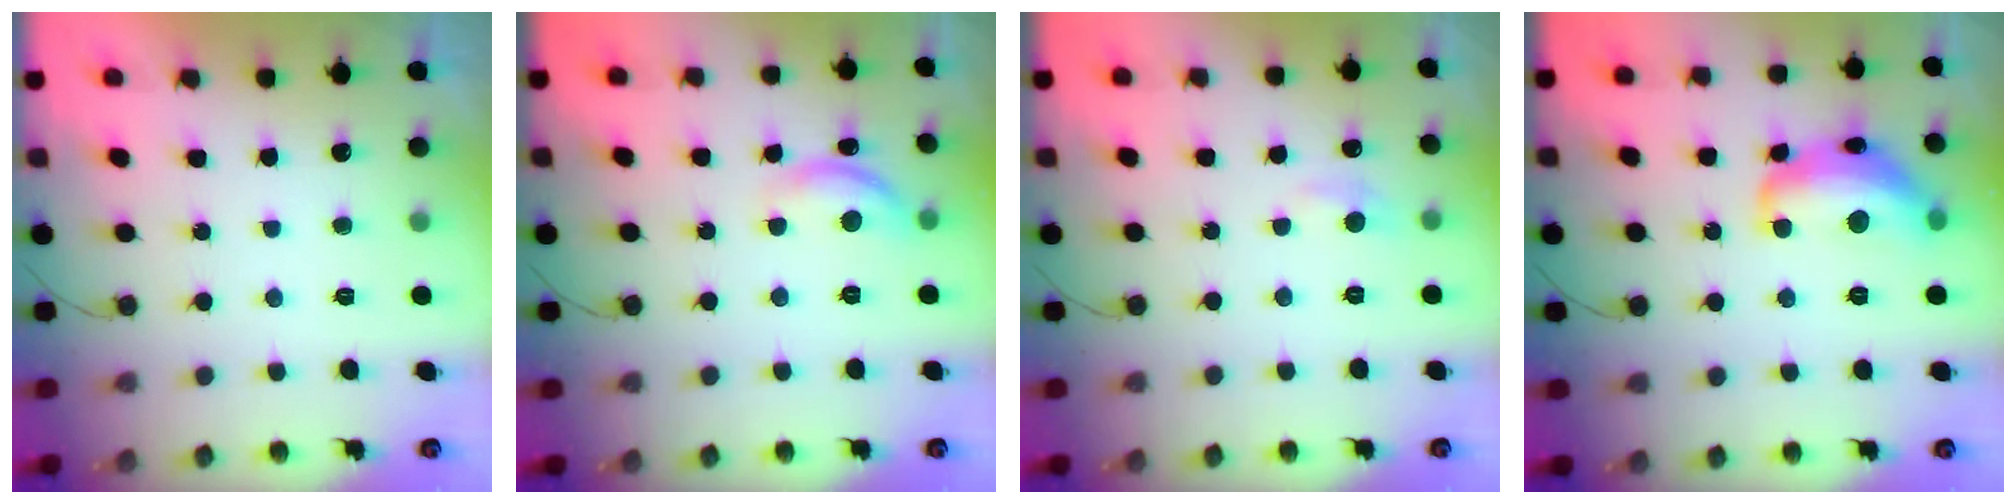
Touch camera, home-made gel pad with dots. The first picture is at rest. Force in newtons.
{"total": 10.1, "press": 10.0, "slide": 0.7}
{"total": 5.6, "press": 5.5, "slide": 0.8}
{"total": 14.6, "press": 14.6, "slide": 1.2}